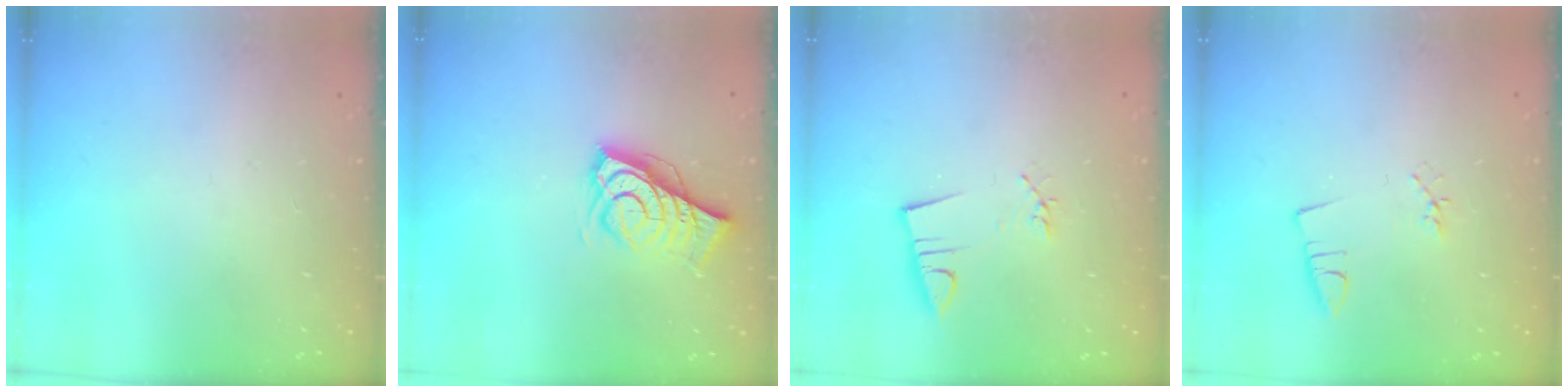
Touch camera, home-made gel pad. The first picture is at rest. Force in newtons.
{"total": 8.9, "press": 8.5, "slide": 2.8}
{"total": 3.2, "press": 1.8, "slide": 2.7}
{"total": 2.2, "press": 1.7, "slide": 1.4}